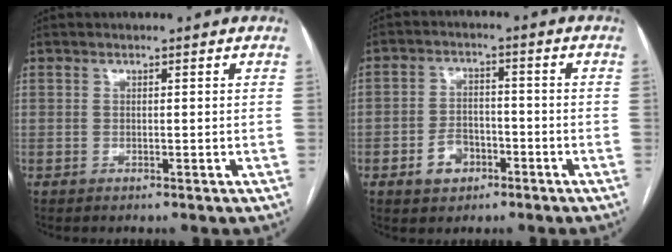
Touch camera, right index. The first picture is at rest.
{"total": 5.3, "force": [-2.6, 3.7, 2.7], "torque": [-0.049, 0.012, -0.040]}